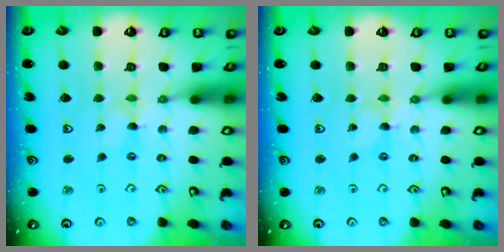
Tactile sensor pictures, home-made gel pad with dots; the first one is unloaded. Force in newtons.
{"total": 0.0}